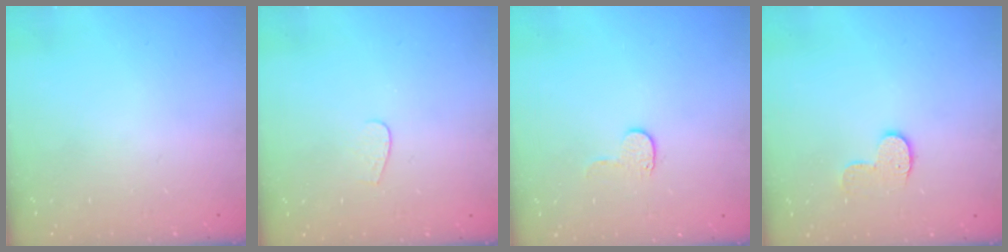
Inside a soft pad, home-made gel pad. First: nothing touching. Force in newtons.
{"total": 3.5, "press": 3.5, "slide": 0.3}
{"total": 4.7, "press": 4.7, "slide": 0.5}
{"total": 8.1, "press": 8.1, "slide": 0.4}